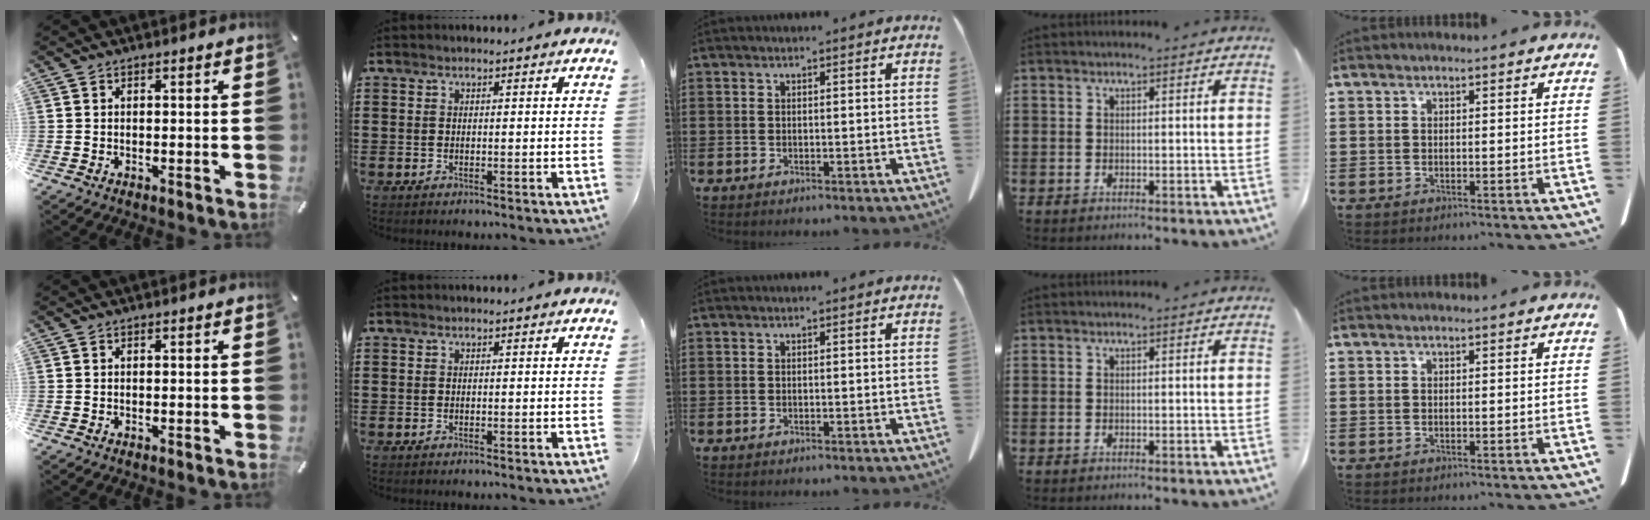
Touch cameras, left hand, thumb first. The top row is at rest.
{}